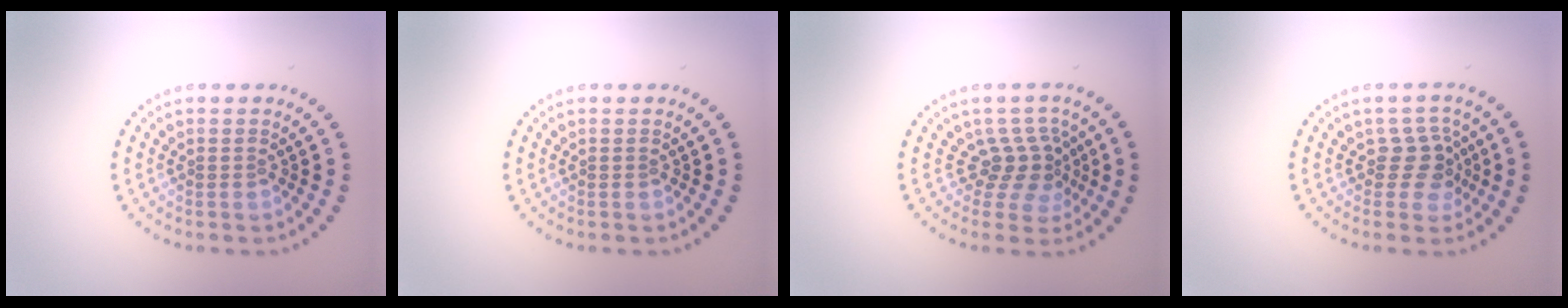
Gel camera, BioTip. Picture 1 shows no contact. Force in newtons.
{"total": 0.0}
{"total": 3.0, "press": 2.1, "slide": 2.1}
{"total": 2.6, "press": 2.1, "slide": 1.5}